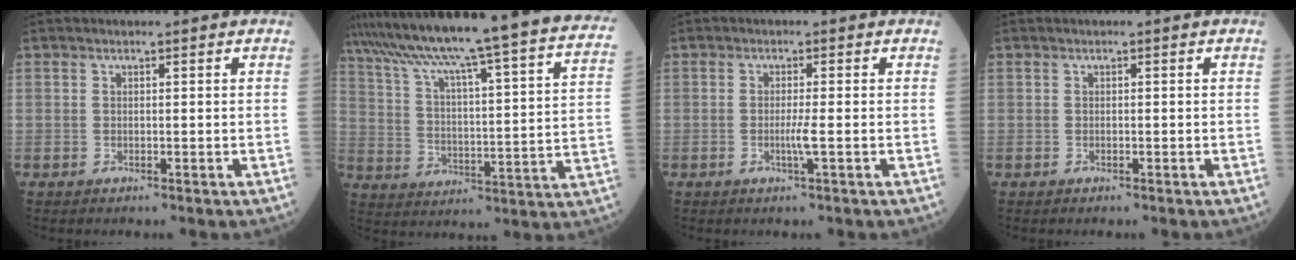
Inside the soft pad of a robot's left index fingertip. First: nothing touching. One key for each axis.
{"total": 31.2, "fx": 26.8, "fy": 0.0, "fz": 16.0, "tx": -0.258, "ty": -0.063, "tz": 0.351}
{"total": 1.9, "fx": -0.7, "fy": -0.6, "fz": 1.7, "tx": -0.033, "ty": -0.007, "tz": -0.016}
{"total": 0.0}